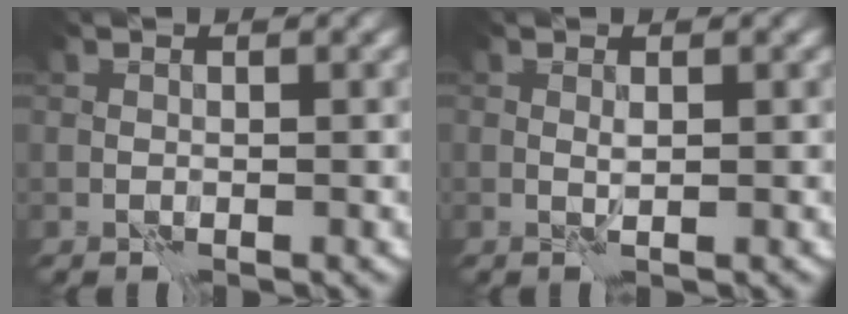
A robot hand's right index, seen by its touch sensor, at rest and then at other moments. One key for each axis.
{"total": 0.7, "fx": 0.4, "fy": -0.1, "fz": 0.5, "tx": -0.013, "ty": -0.001, "tz": 0.009}